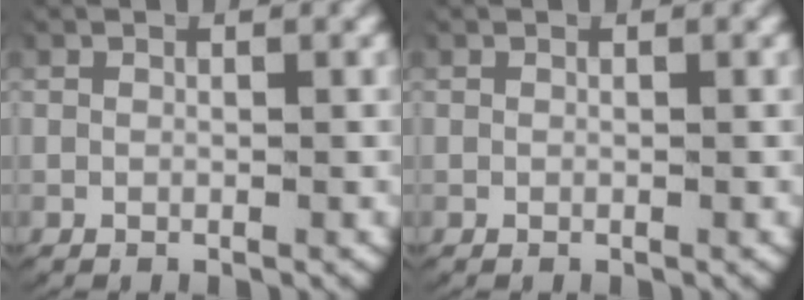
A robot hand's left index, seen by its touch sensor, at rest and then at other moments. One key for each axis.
{"total": 0.0}